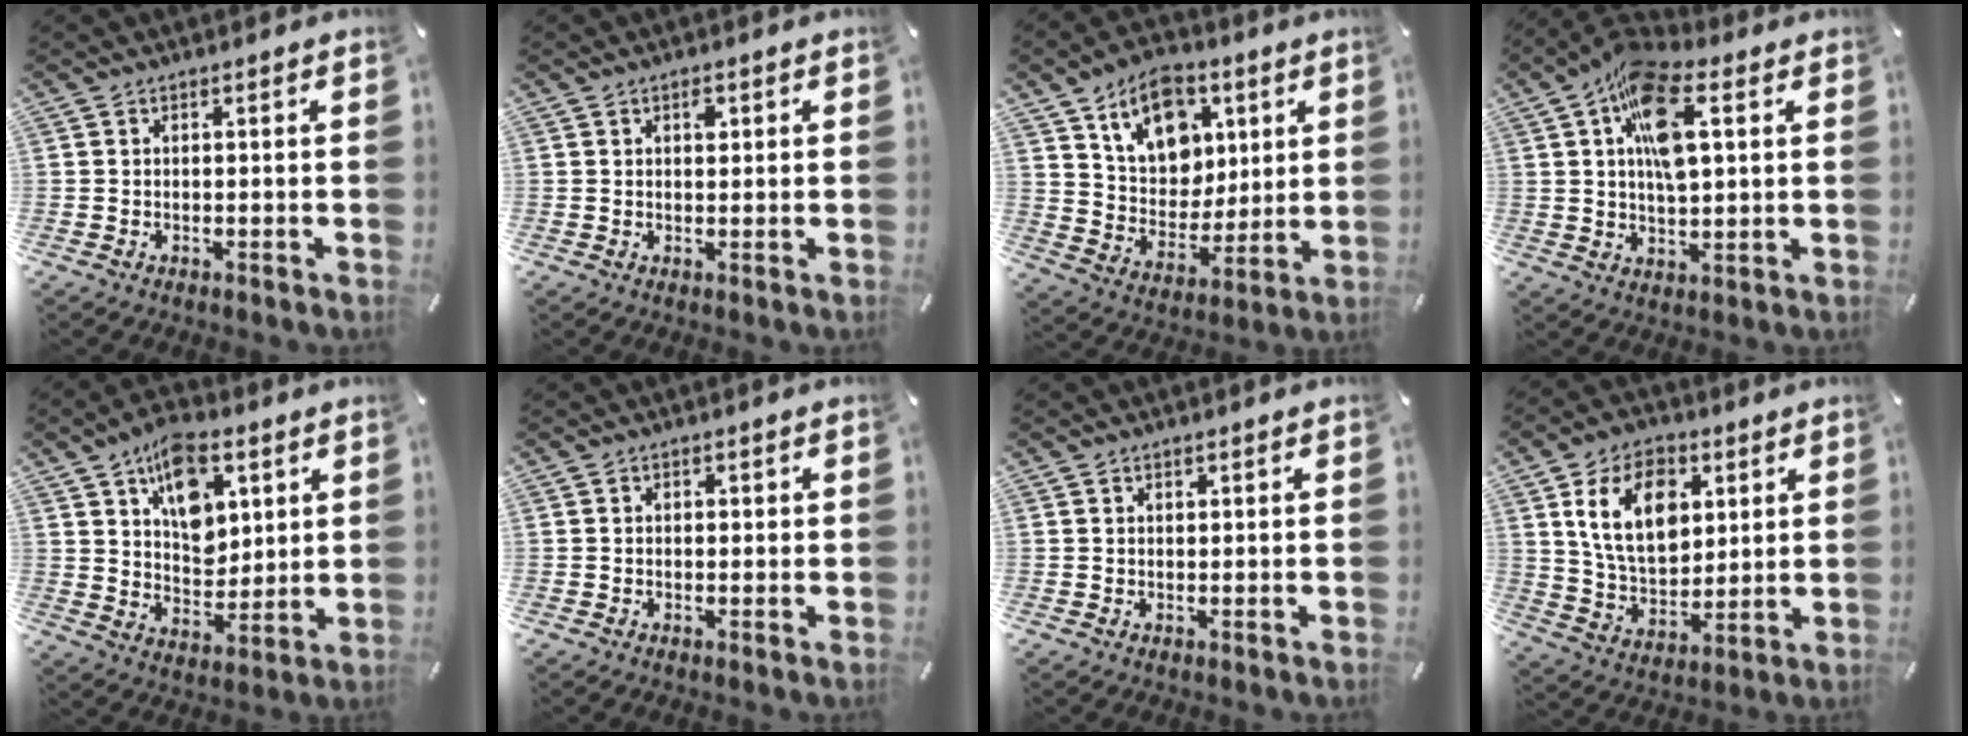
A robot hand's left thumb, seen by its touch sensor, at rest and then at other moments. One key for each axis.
{"total": 2.0, "fx": 0.8, "fy": 1.3, "fz": 1.3, "tx": -0.011, "ty": -0.002, "tz": 0.011}
{"total": 14.4, "fx": 7.3, "fy": 10.9, "fz": 5.7, "tx": -0.089, "ty": -0.037, "tz": 0.140}
{"total": 14.9, "fx": 4.8, "fy": 7.6, "fz": 11.9, "tx": -0.217, "ty": -0.002, "tz": 0.083}
{"total": 13.2, "fx": 6.7, "fy": 8.6, "fz": 7.4, "tx": -0.103, "ty": -0.029, "tz": 0.119}
{"total": 1.0, "fx": 0.1, "fy": 0.9, "fz": 0.4, "tx": 0.000, "ty": 0.003, "tz": -0.001}
{"total": 0.9, "fx": 0.5, "fy": 0.7, "fz": 0.3, "tx": -0.007, "ty": 0.002, "tz": 0.009}
{"total": 14.9, "fx": 5.6, "fy": 10.3, "fz": 9.2, "tx": -0.174, "ty": -0.003, "tz": 0.102}